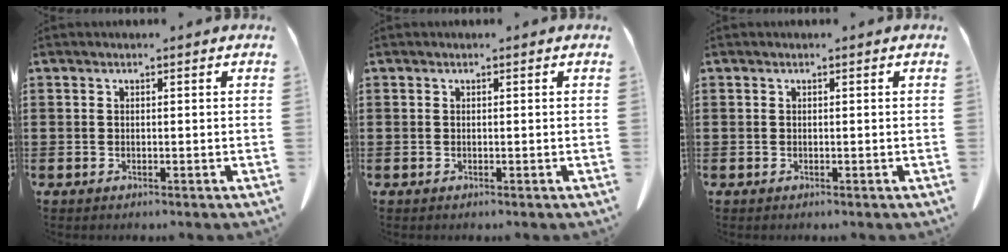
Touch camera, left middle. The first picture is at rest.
{"total": 0.0}
{"total": 0.0}